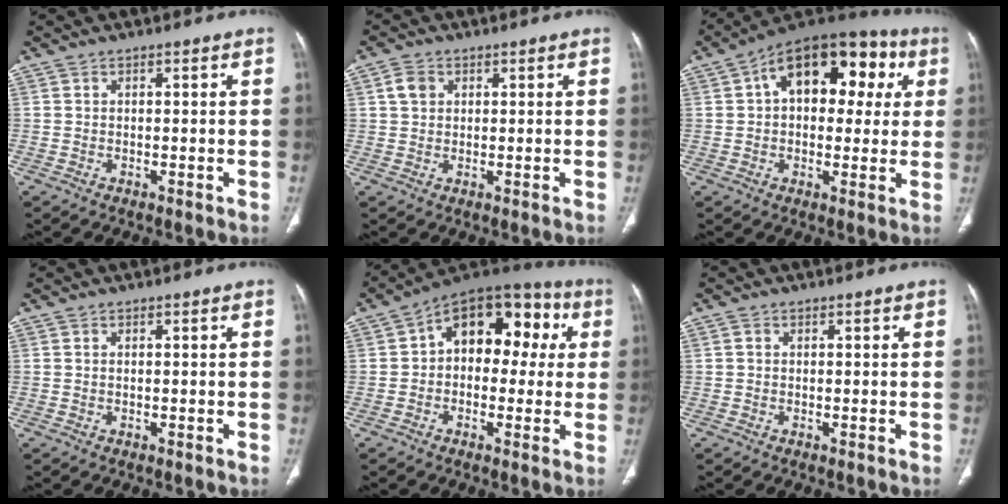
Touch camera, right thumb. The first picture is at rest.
{"total": 3.2, "force": [1.1, 2.5, 1.6], "torque": [-0.025, 0.002, 0.023]}
{"total": 19.7, "force": [5.3, 11.8, 14.9], "torque": [-0.168, 0.034, 0.068]}
{"total": 0.0}
{"total": 16.1, "force": [2.8, 10.6, 11.9], "torque": [-0.110, 0.047, 0.027]}
{"total": 0.5, "force": [0.1, 0.5, 0.2], "torque": [-0.003, 0.002, 0.002]}